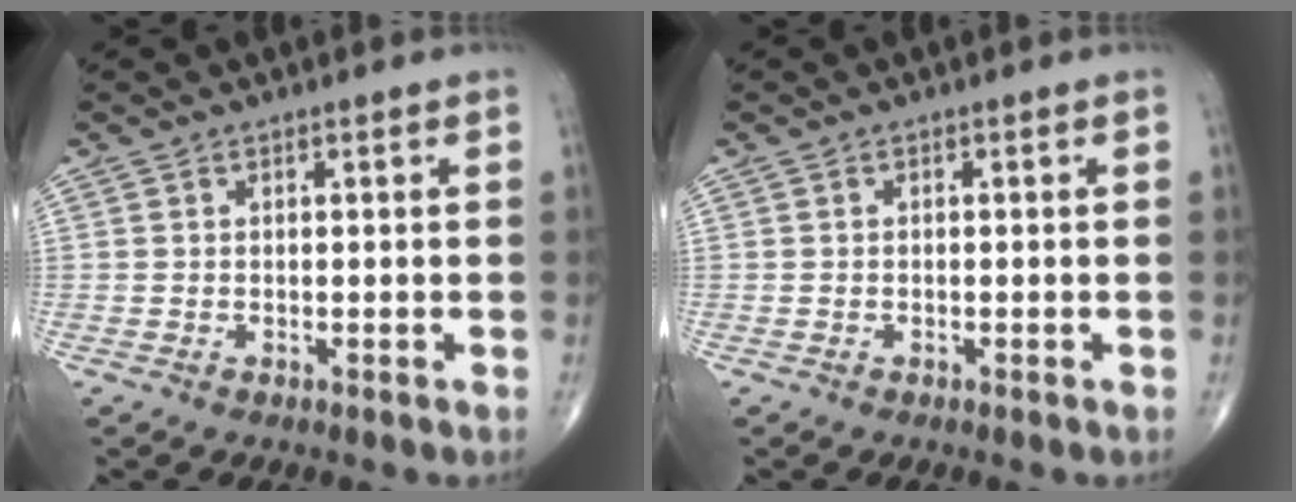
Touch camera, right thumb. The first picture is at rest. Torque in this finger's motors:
{"motor_torque": [0.20, 0.06, -0.13, -0.16, -0.01]}